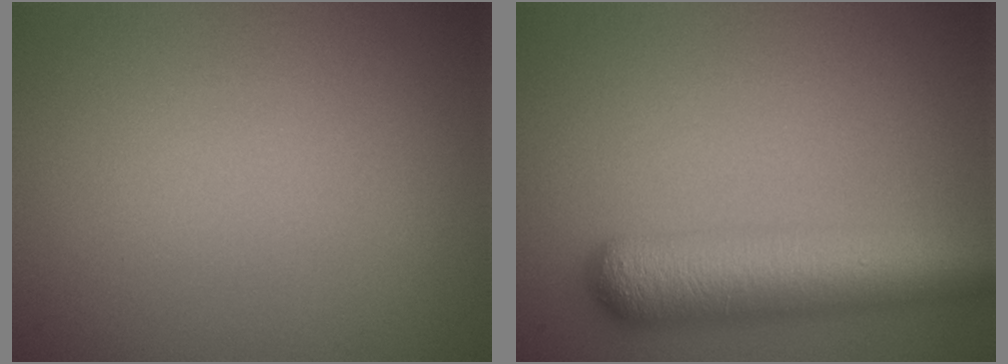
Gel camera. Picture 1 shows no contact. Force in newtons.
{"total": 7.5, "press": 7.5, "slide": 0.2}